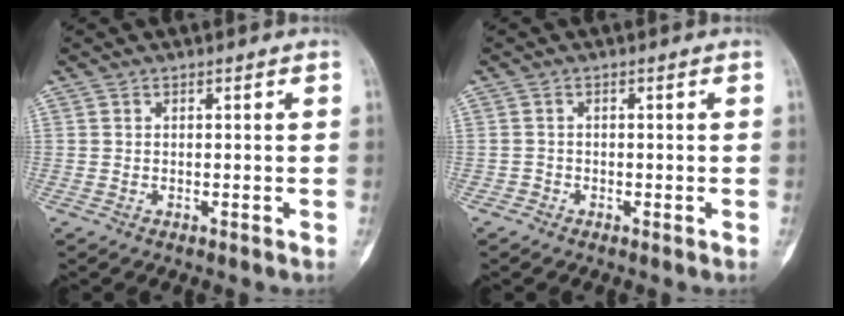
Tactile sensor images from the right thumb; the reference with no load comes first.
{"total": 0.9, "force": [-0.6, 0.6, -0.3], "torque": [0.010, 0.005, -0.018]}